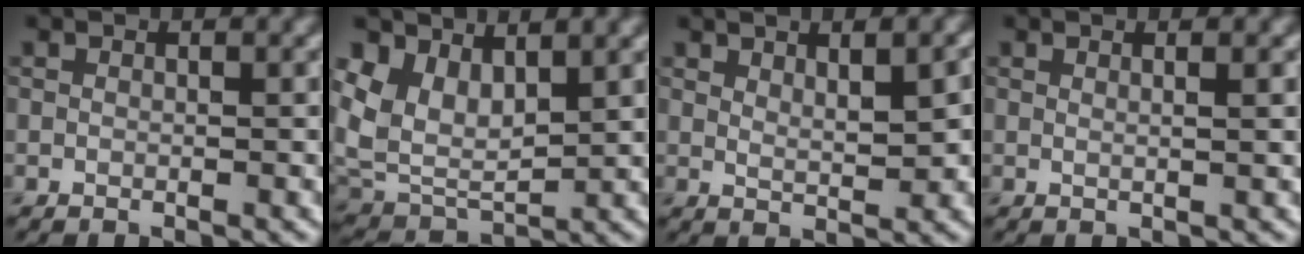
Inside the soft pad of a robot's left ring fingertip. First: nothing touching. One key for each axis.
{"total": 6.4, "fx": 3.0, "fy": 4.1, "fz": 4.0, "tx": -0.085, "ty": -0.011, "tz": 0.060}
{"total": 3.6, "fx": 1.6, "fy": 0.9, "fz": 3.1, "tx": -0.048, "ty": 0.000, "tz": 0.029}
{"total": 2.0, "fx": 0.8, "fy": 0.8, "fz": 1.7, "tx": -0.013, "ty": 0.003, "tz": -0.009}